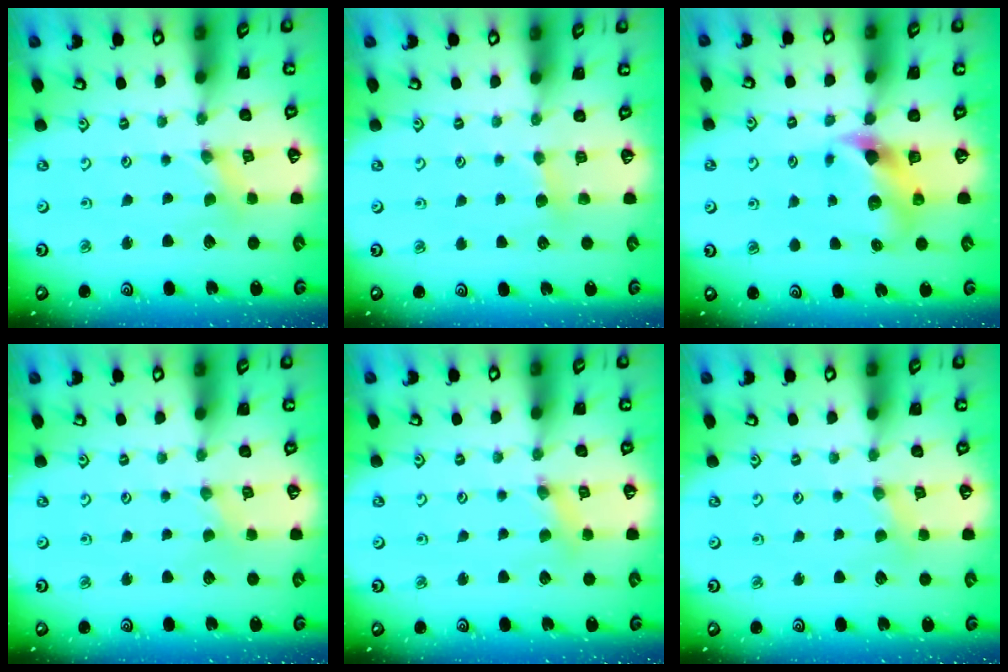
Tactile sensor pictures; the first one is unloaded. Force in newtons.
{"total": 3.9, "press": 3.8, "slide": 0.5}
{"total": 7.3, "press": 7.2, "slide": 1.2}
{"total": 0.0}
{"total": 2.3, "press": 2.3, "slide": 0.3}
{"total": 2.2, "press": 2.1, "slide": 0.5}